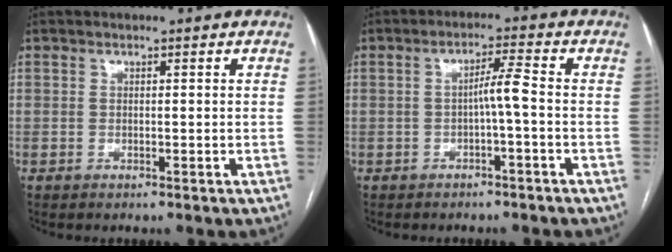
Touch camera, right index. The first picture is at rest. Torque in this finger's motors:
{"motor_torque": [0.56, 0.06, 0.26, 0.06]}